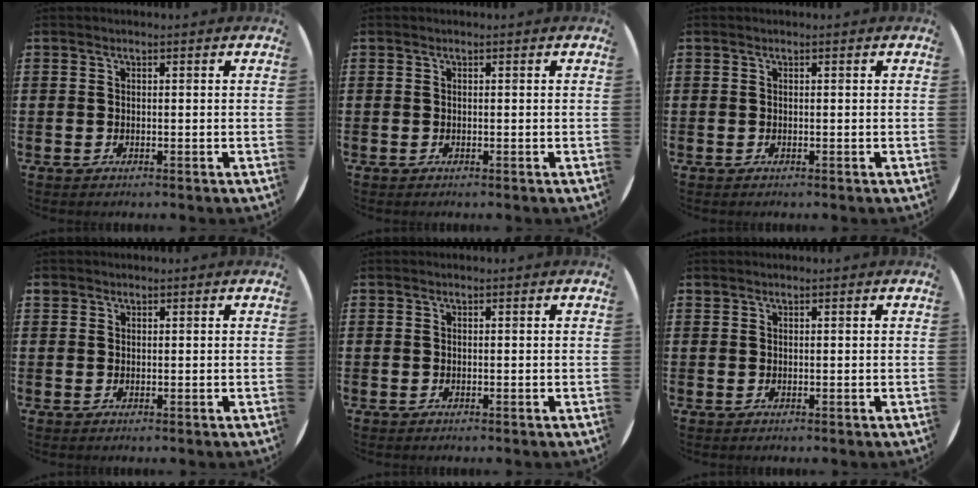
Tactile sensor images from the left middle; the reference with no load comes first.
{"total": 0.0}
{"total": 0.0}
{"total": 0.7, "force": [0.6, 0.4, -0.1], "torque": [0.001, 0.004, 0.012]}
{"total": 0.0}
{"total": 0.0}